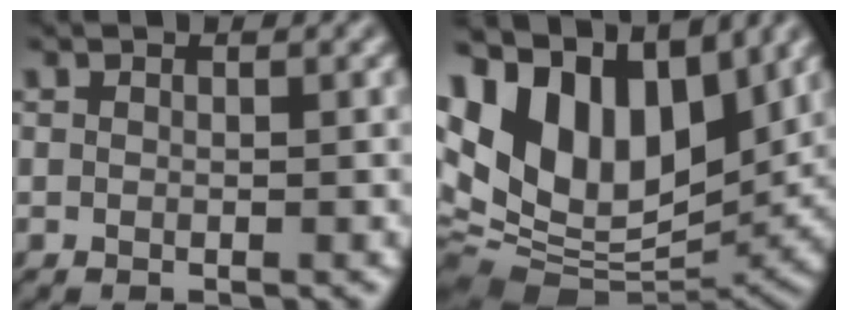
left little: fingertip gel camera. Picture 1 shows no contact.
{"total": 15.2, "force": [5.0, 9.2, 11.0], "torque": [-0.232, 0.028, 0.087]}